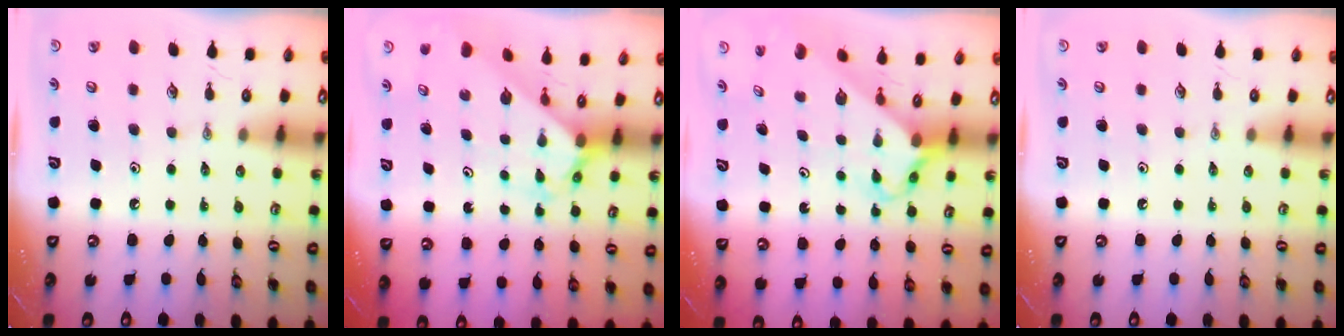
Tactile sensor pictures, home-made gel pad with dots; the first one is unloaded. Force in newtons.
{"total": 2.0, "press": 2.0, "slide": 0.1}
{"total": 2.6, "press": 2.6, "slide": 0.2}
{"total": 0.0}